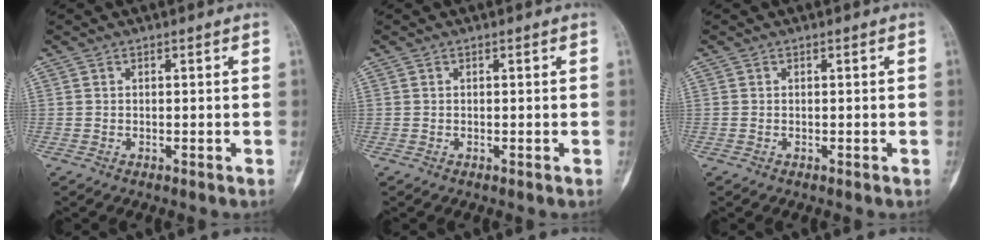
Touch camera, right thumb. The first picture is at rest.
{"total": 0.0}
{"total": 0.0}